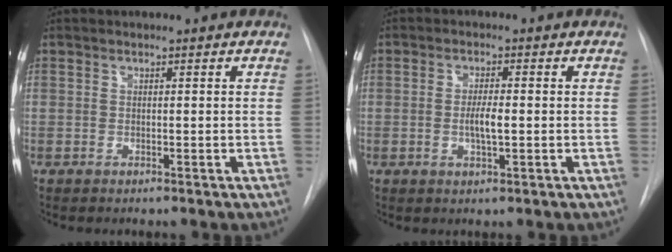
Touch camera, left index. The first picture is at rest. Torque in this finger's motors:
{"motor_torque": [0.43, -0.03, 0.11, 0.03]}